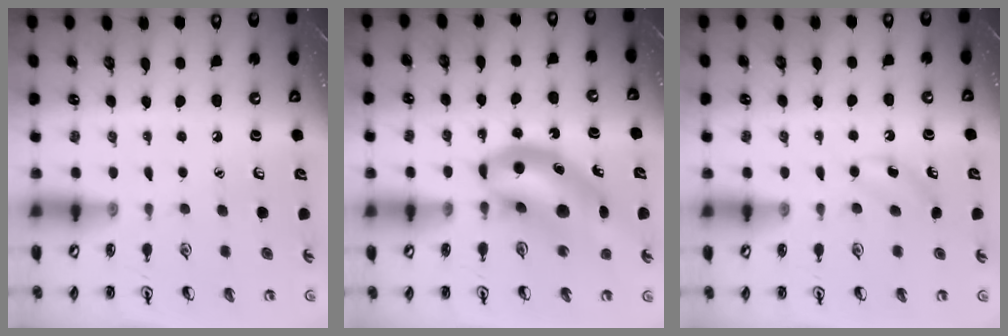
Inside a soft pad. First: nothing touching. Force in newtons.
{"total": 12.5, "press": 11.9, "slide": 3.6}
{"total": 2.6, "press": 2.4, "slide": 0.8}